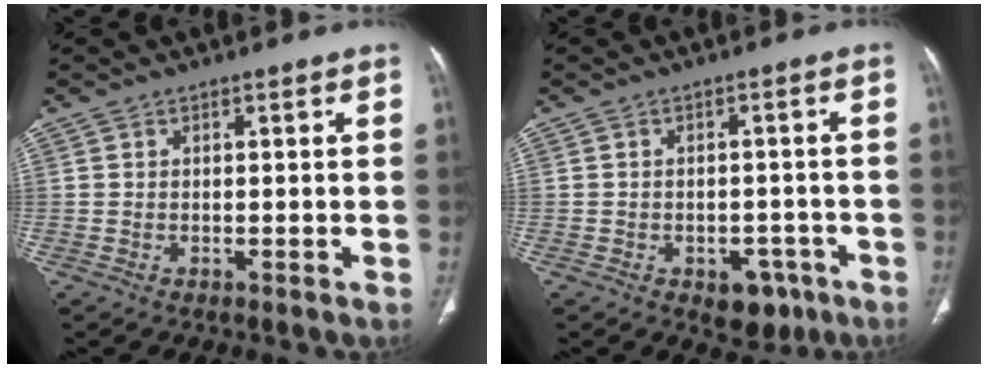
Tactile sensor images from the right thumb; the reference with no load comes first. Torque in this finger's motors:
{"motor_torque": [1.85, 0.38, 0.50, -0.33, 0.03]}